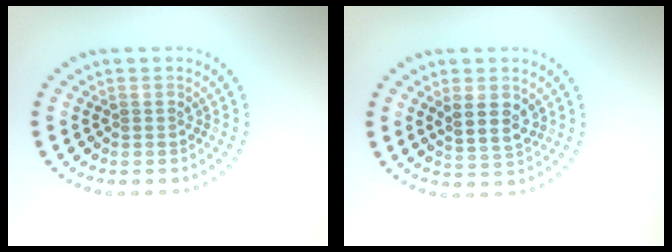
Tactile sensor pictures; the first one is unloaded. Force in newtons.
{"total": 2.8, "press": 2.5, "slide": 1.3}